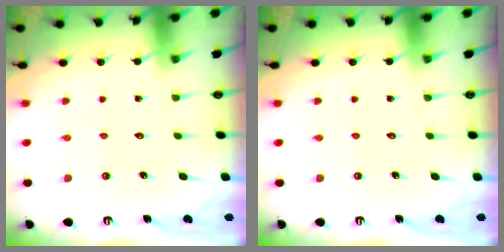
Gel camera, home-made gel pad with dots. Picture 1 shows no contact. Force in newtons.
{"total": 0.0}